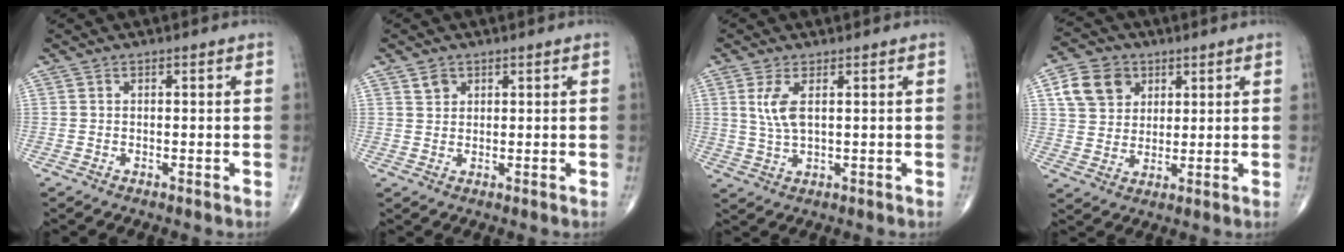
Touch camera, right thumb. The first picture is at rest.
{"total": 2.2, "force": [1.3, 1.6, 0.7], "torque": [-0.002, -0.007, 0.023]}
{"total": 5.0, "force": [1.5, 1.8, 4.4], "torque": [-0.101, -0.007, 0.038]}
{"total": 9.6, "force": [3.8, 7.7, 4.3], "torque": [-0.054, -0.006, 0.072]}